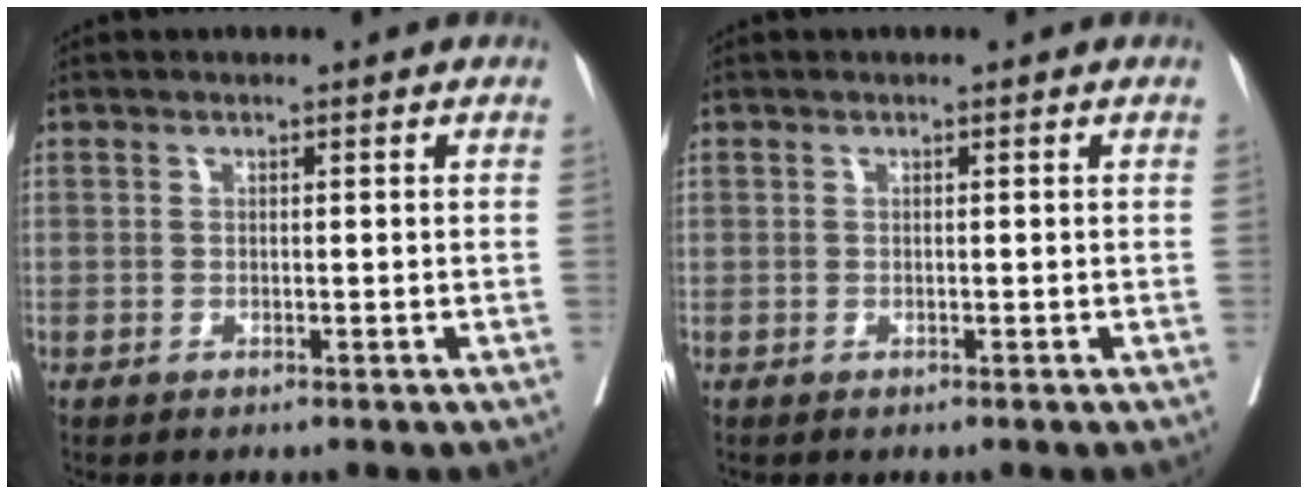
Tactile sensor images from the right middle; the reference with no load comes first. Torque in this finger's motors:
{"motor_torque": [-0.81, 0.33, -0.08, -0.02]}